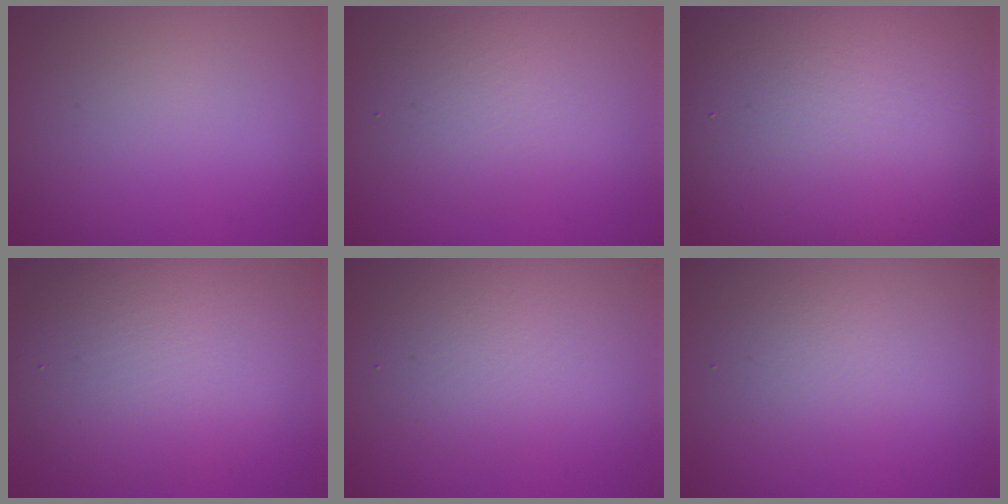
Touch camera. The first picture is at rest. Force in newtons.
{"total": 2.9, "press": 2.9, "slide": 0.2}
{"total": 14.6, "press": 14.6, "slide": 0.5}
{"total": 5.9, "press": 5.9, "slide": 0.5}
{"total": 2.9, "press": 2.8, "slide": 0.3}
{"total": 2.0, "press": 2.0, "slide": 0.1}